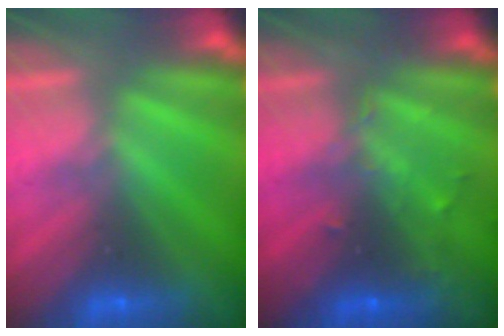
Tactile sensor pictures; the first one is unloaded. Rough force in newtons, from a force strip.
{"total": 2.7}